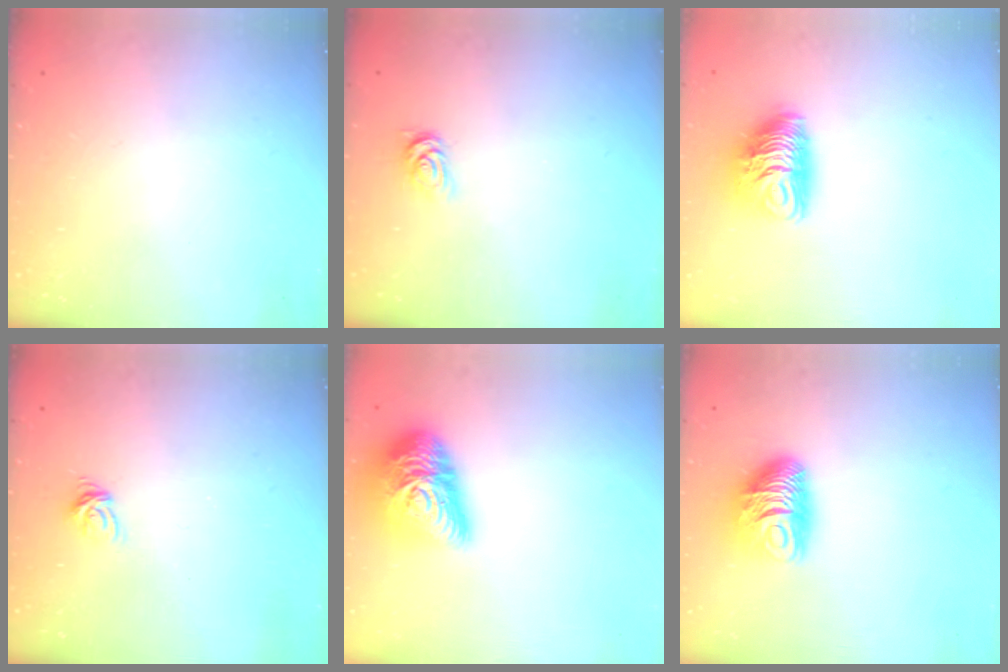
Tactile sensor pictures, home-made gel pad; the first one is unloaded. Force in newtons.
{"total": 2.5, "press": 2.5, "slide": 0.3}
{"total": 10.0, "press": 9.9, "slide": 0.8}
{"total": 5.6, "press": 5.6, "slide": 0.4}
{"total": 18.8, "press": 18.8, "slide": 1.2}
{"total": 10.3, "press": 10.3, "slide": 0.8}